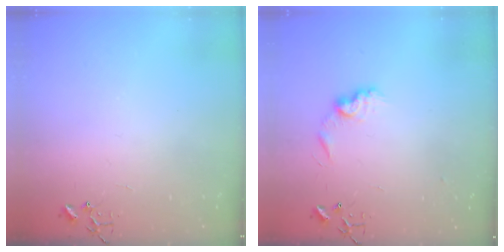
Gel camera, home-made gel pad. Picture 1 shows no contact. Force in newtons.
{"total": 8.4, "press": 8.4, "slide": 0.3}